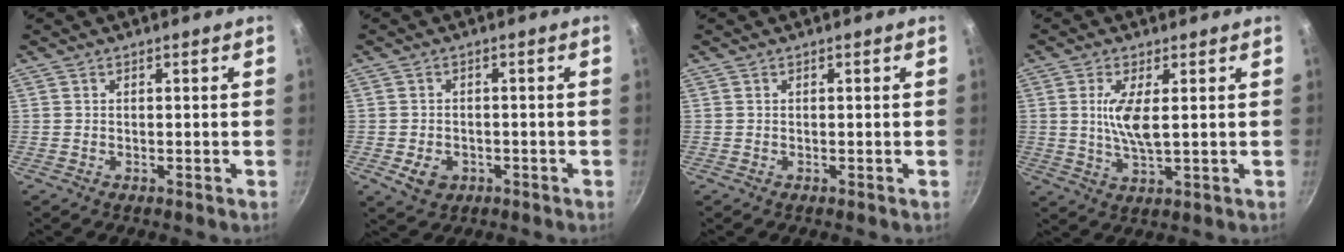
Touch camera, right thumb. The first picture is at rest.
{"total": 4.7, "force": [-1.6, 3.6, 2.6], "torque": [-0.035, 0.012, -0.017]}
{"total": 0.0}
{"total": 6.9, "force": [1.1, 2.0, 6.5], "torque": [-0.133, -0.007, 0.024]}